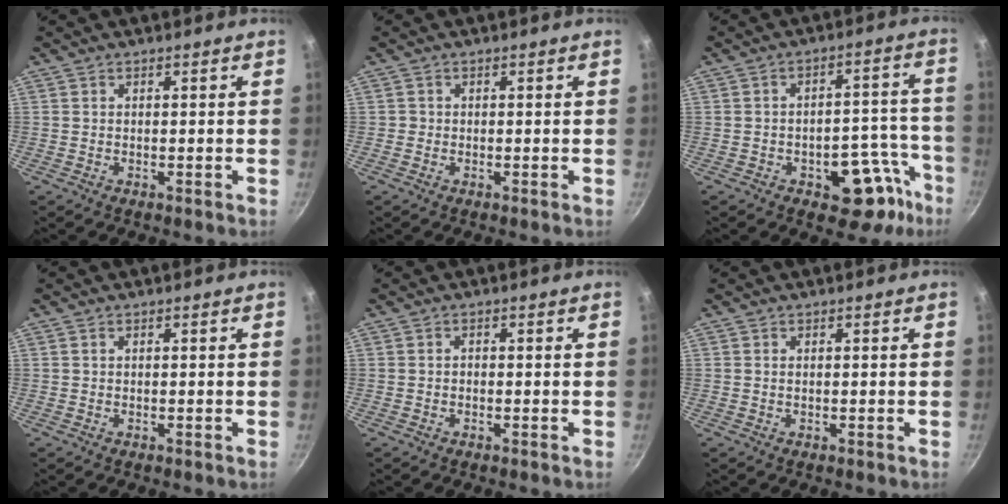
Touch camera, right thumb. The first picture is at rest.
{"total": 0.6, "force": [-0.2, 0.6, 0.1], "torque": [0.002, 0.003, -0.005]}
{"total": 11.9, "force": [-6.2, 6.3, 8.0], "torque": [-0.059, 0.061, -0.074]}
{"total": 0.0}
{"total": 0.6, "force": [-0.2, 0.4, 0.3], "torque": [0.001, 0.003, -0.006]}
{"total": 0.0}